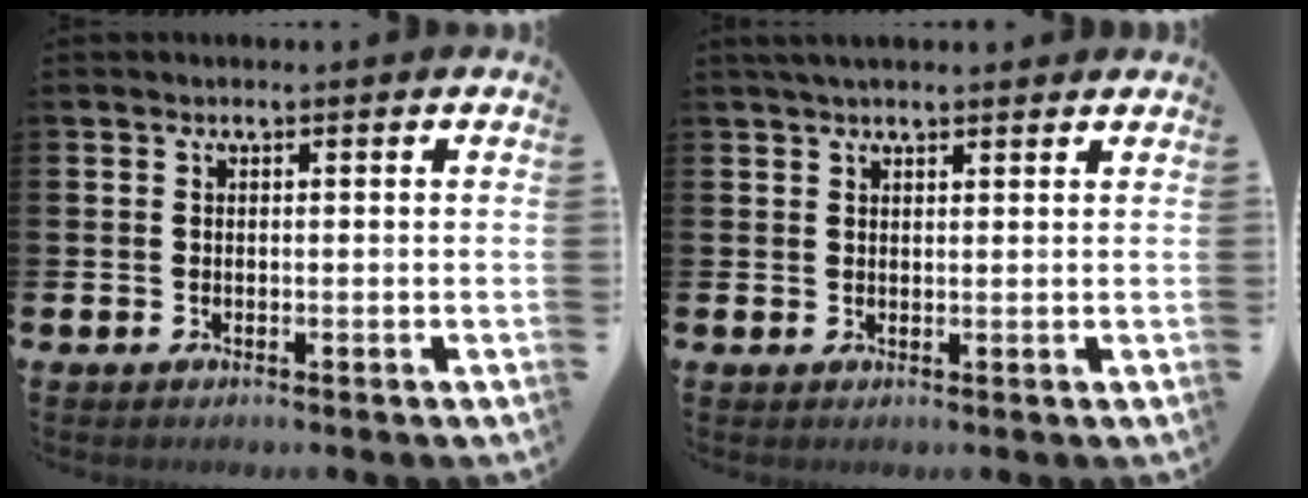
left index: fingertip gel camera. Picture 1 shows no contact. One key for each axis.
{"total": 2.3, "fx": 2.0, "fy": 0.6, "fz": 0.9, "tx": -0.018, "ty": 0.002, "tz": 0.035}